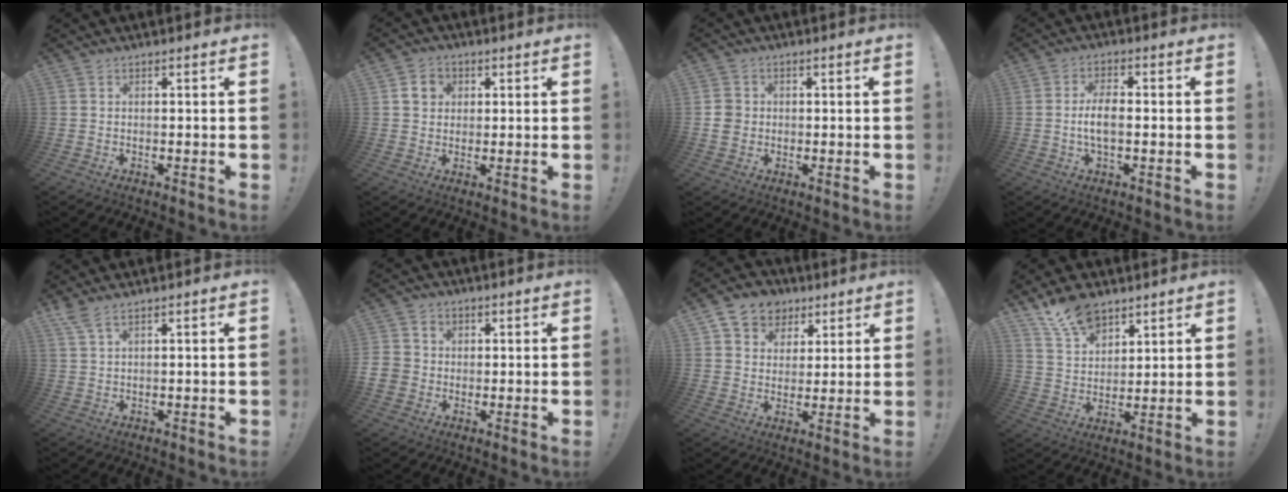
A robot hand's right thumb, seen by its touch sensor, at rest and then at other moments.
{"total": 5.6, "force": [1.9, 4.8, 2.0], "torque": [-0.021, -0.001, 0.036]}
{"total": 4.7, "force": [-0.4, 4.4, 1.8], "torque": [-0.029, 0.009, -0.005]}
{"total": 6.3, "force": [-1.2, 2.6, 5.6], "torque": [-0.110, 0.005, -0.022]}
{"total": 3.0, "force": [2.0, 0.3, 2.2], "torque": [-0.054, -0.004, 0.038]}
{"total": 6.4, "force": [-0.1, 6.1, 1.9], "torque": [-0.046, 0.006, 0.000]}
{"total": 10.5, "force": [5.5, 8.5, 3.0], "torque": [-0.039, -0.029, 0.109]}
{"total": 11.6, "force": [8.8, 6.2, 4.3], "torque": [-0.078, -0.053, 0.169]}